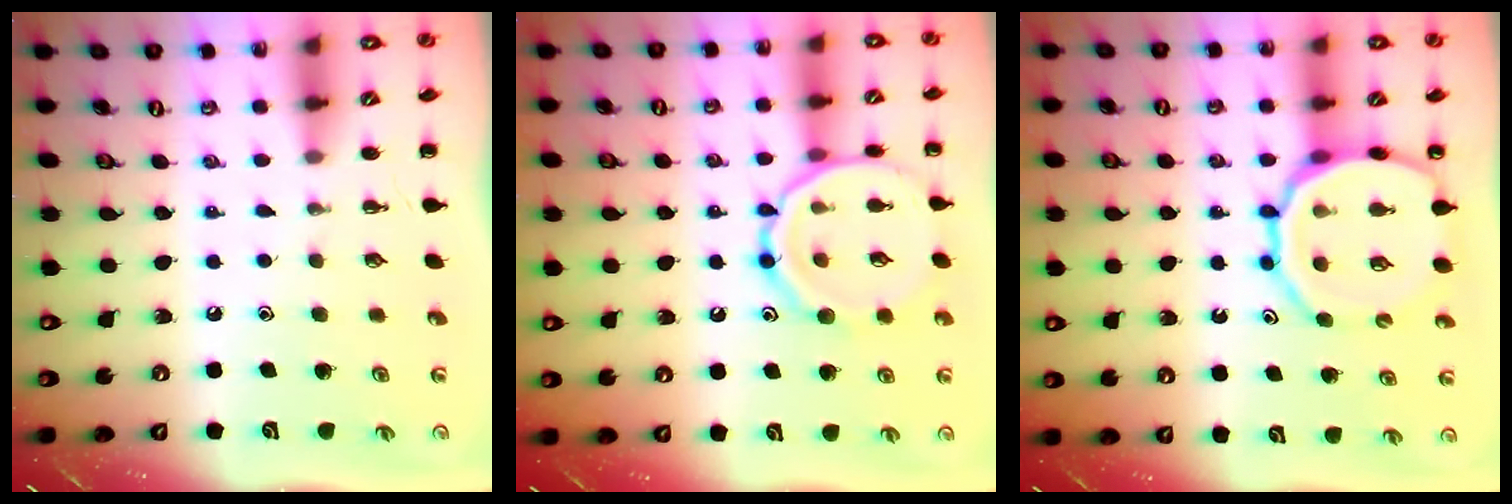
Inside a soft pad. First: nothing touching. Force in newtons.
{"total": 14.0, "press": 14.0, "slide": 0.6}
{"total": 16.6, "press": 16.4, "slide": 3.0}